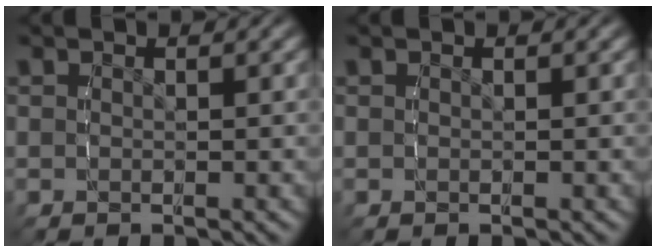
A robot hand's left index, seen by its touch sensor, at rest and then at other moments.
{"total": 0.0}